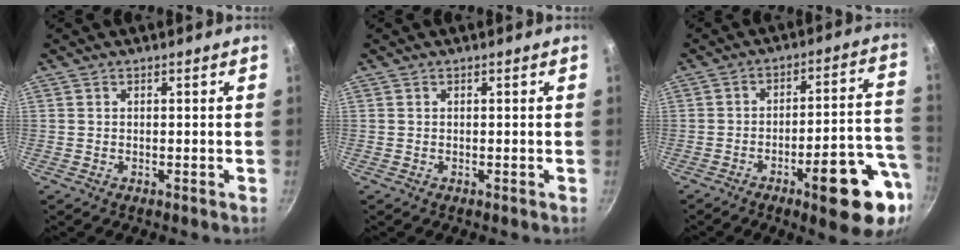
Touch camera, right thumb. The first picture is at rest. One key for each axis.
{"total": 0.0}
{"total": 17.0, "fx": -7.4, "fy": 4.3, "fz": 14.7, "tx": -0.159, "ty": 0.041, "tz": -0.100}